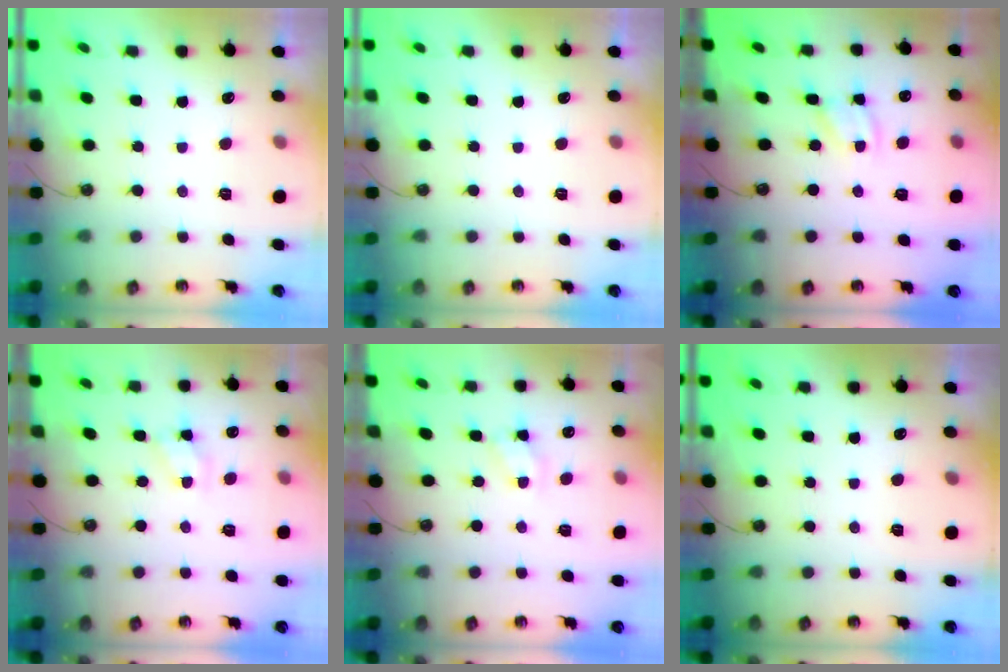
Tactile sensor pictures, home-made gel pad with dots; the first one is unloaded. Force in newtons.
{"total": 0.0}
{"total": 2.6, "press": 2.6, "slide": 0.1}
{"total": 2.9, "press": 2.9, "slide": 0.4}
{"total": 4.4, "press": 4.3, "slide": 0.5}
{"total": 0.0}